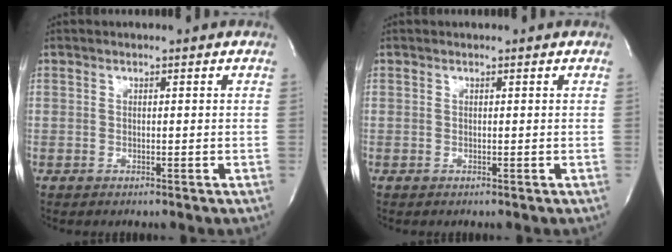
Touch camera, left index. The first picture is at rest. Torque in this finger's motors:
{"motor_torque": [0.00, 0.00, 0.00, 0.00]}